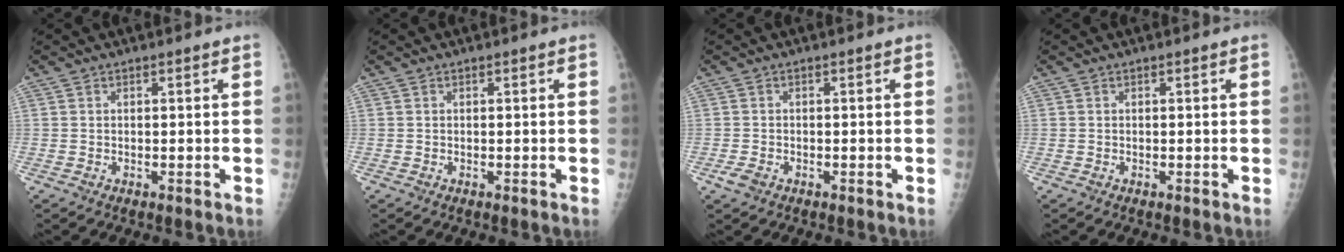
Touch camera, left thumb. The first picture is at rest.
{"total": 0.0}
{"total": 2.1, "force": [-1.0, 1.4, 1.1], "torque": [-0.022, 0.000, -0.019]}
{"total": 0.0}